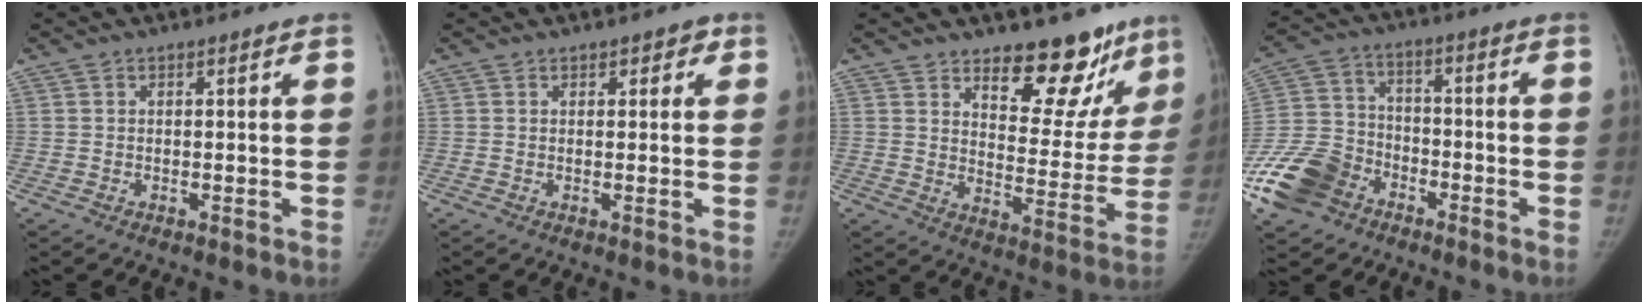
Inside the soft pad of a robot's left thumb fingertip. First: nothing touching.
{"total": 1.9, "force": [1.0, 1.2, 1.0], "torque": [0.009, 0.000, 0.007]}
{"total": 15.6, "force": [11.8, 7.0, 7.3], "torque": [-0.029, -0.095, 0.165]}
{"total": 14.5, "force": [-8.4, 10.2, 6.1], "torque": [-0.123, 0.037, -0.164]}